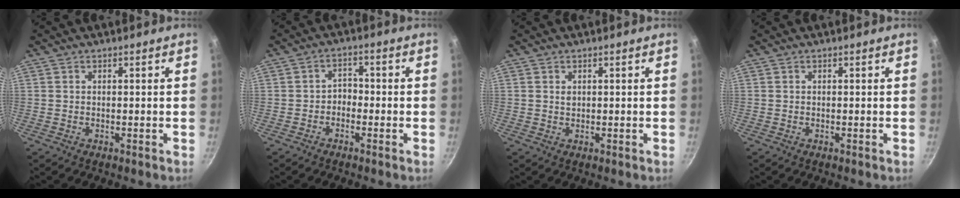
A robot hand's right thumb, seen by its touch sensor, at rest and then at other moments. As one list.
[{"total": 2.8, "force": [-1.2, 2.0, 1.5], "torque": [-0.008, 0.019, -0.026]}, {"total": 1.0, "force": [0.4, 0.7, 0.6], "torque": [-0.009, 0.003, 0.007]}, {"total": 0.0}]